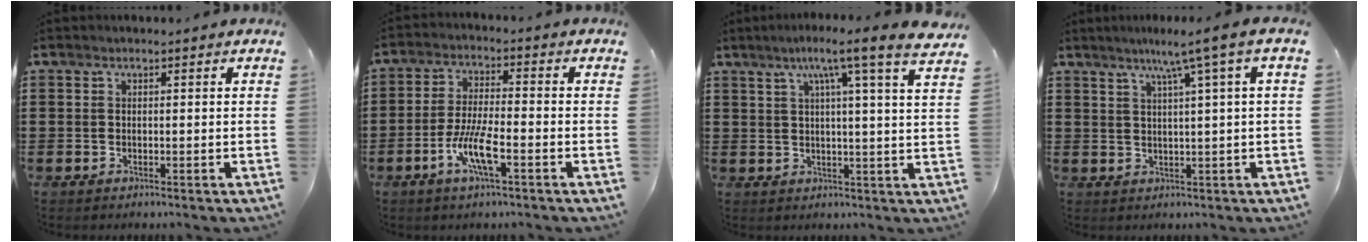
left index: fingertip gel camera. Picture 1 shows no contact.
{"total": 7.4, "force": [-3.4, 1.5, 6.4], "torque": [-0.143, -0.014, -0.069]}
{"total": 7.4, "force": [4.5, -0.6, 5.9], "torque": [-0.106, -0.025, 0.063]}
{"total": 5.3, "force": [2.4, -0.8, 4.6], "torque": [-0.096, -0.003, 0.035]}